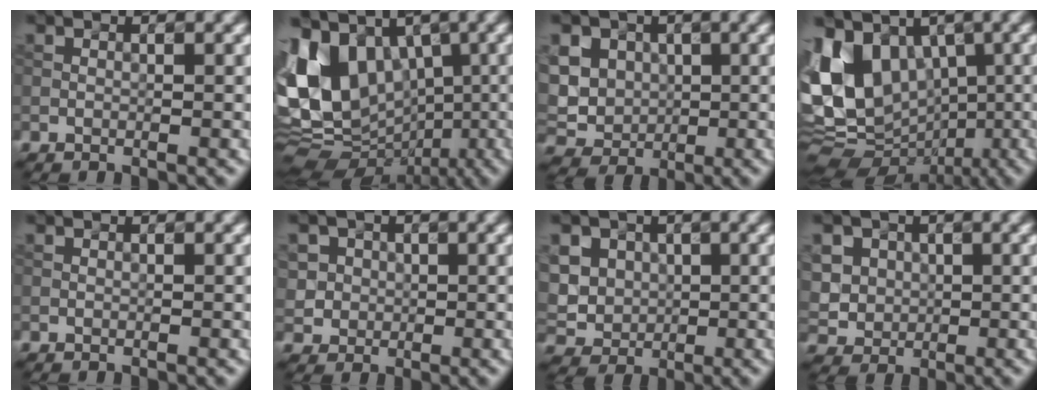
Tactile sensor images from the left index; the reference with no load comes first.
{"total": 14.0, "force": [0.9, 10.5, 9.2], "torque": [-0.197, 0.003, 0.013]}
{"total": 7.8, "force": [1.7, 6.5, 3.9], "torque": [-0.077, 0.024, 0.017]}
{"total": 12.5, "force": [1.0, 9.6, 8.0], "torque": [-0.167, 0.005, 0.011]}
{"total": 0.0}
{"total": 3.8, "force": [1.1, 3.5, 1.2], "torque": [-0.025, 0.008, 0.025]}
{"total": 6.1, "force": [1.4, 5.2, 2.9], "torque": [-0.068, 0.017, 0.021]}
{"total": 5.2, "force": [1.5, 4.5, 2.2], "torque": [-0.060, 0.011, 0.027]}